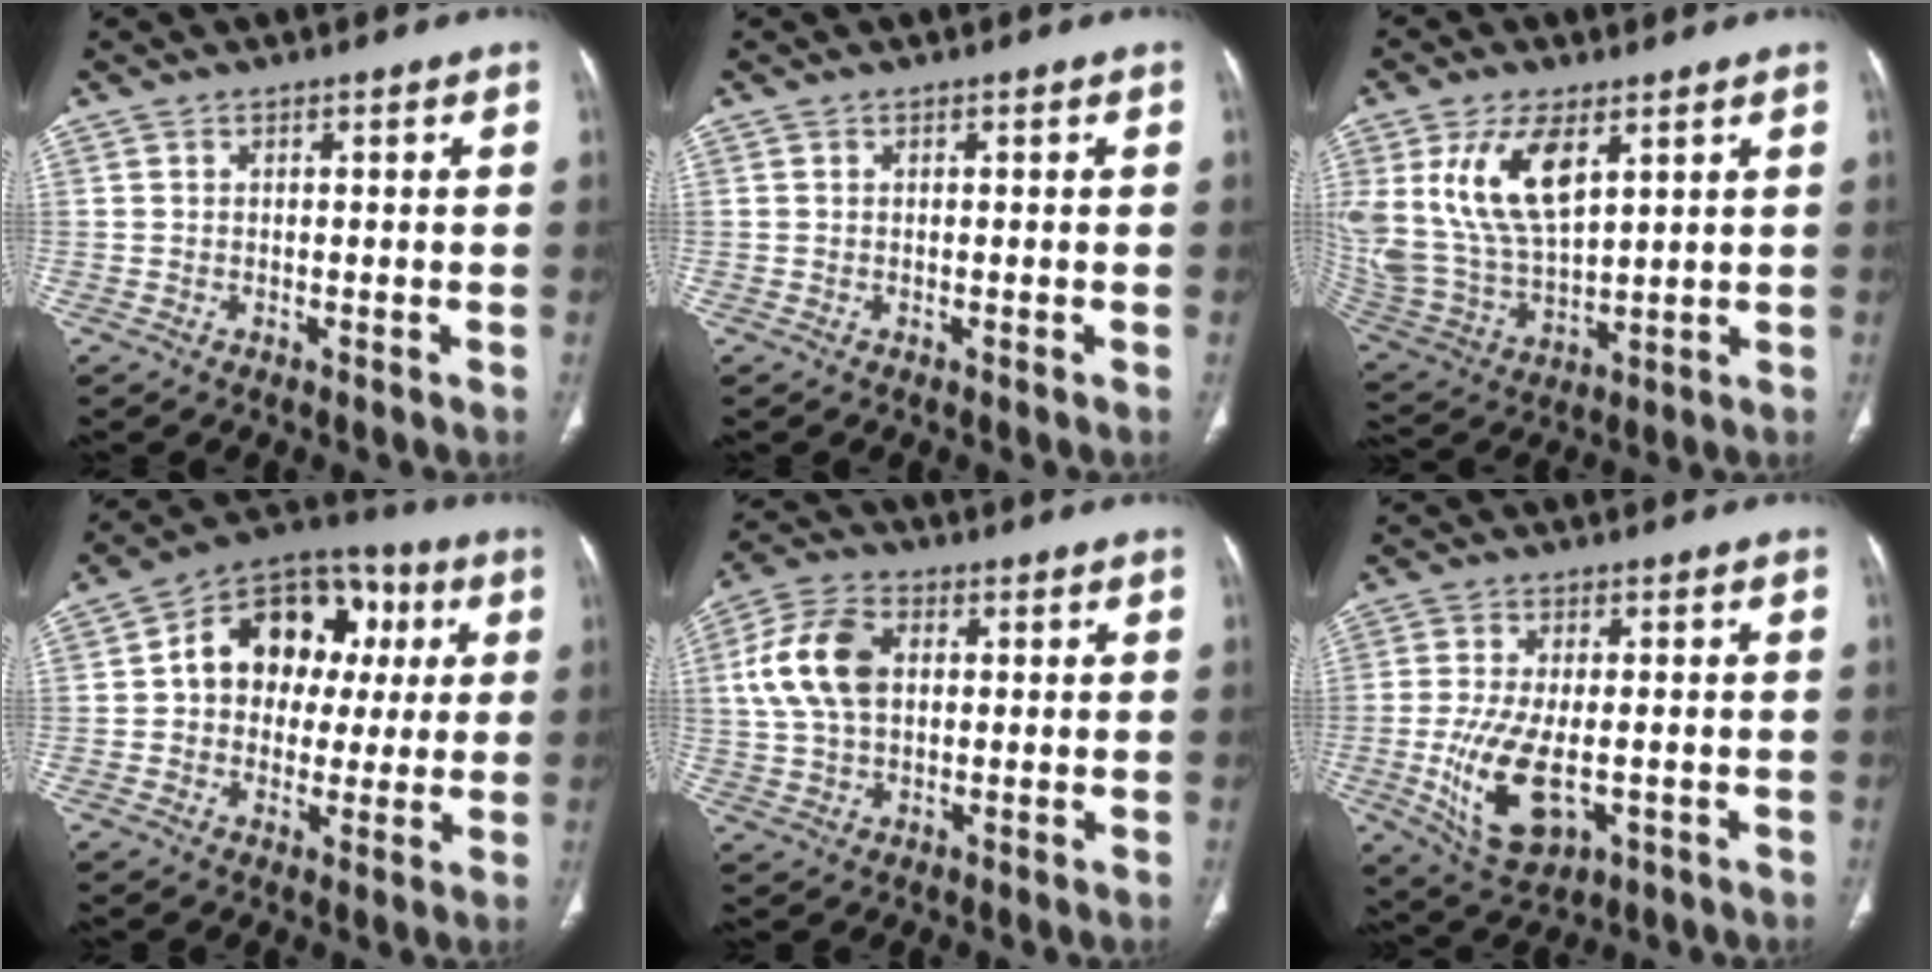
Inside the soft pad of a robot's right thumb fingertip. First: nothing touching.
{"total": 0.0}
{"total": 17.3, "force": [6.9, 8.8, 13.3], "torque": [-0.259, -0.027, 0.148]}
{"total": 16.8, "force": [2.8, 12.8, 10.5], "torque": [-0.104, 0.028, 0.033]}
{"total": 11.7, "force": [1.9, 7.6, 8.6], "torque": [-0.169, 0.015, 0.032]}
{"total": 12.1, "force": [-2.9, 6.0, 10.1], "torque": [-0.195, -0.011, -0.037]}